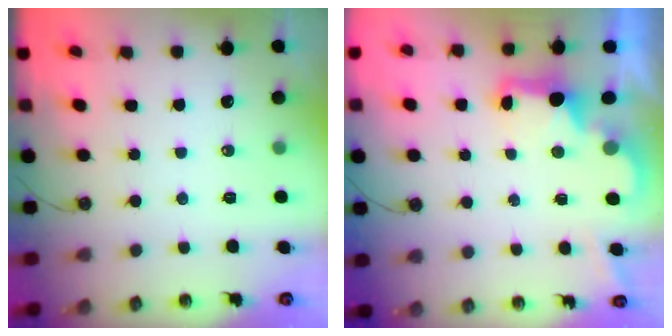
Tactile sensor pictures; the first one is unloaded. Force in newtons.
{"total": 2.7, "press": 2.6, "slide": 0.5}